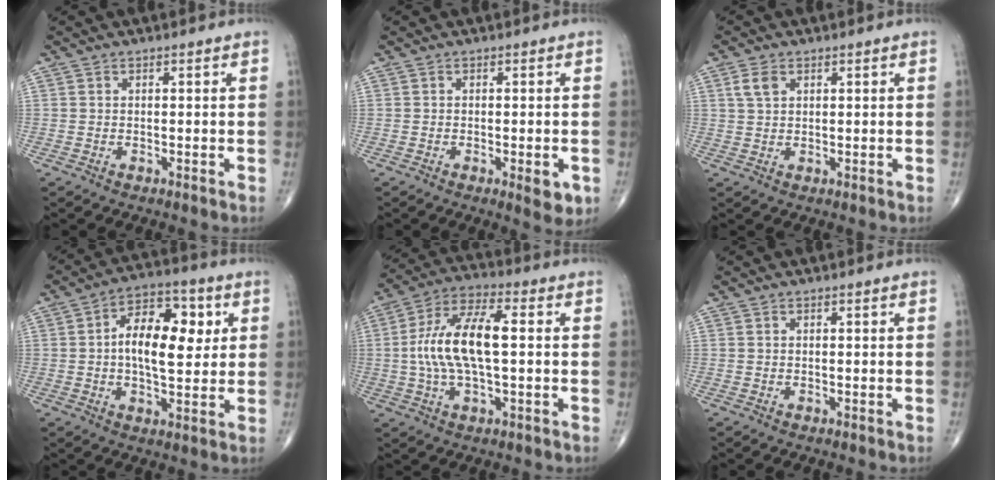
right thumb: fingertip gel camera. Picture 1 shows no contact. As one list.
[{"total": 4.2, "force": [-1.4, 1.5, 3.6], "torque": [-0.036, -0.005, -0.014]}, {"total": 3.1, "force": [1.4, 1.9, 2.0], "torque": [-0.038, 0.003, 0.030]}, {"total": 13.6, "force": [2.1, 7.1, 11.4], "torque": [-0.156, 0.009, 0.028]}, {"total": 13.9, "force": [0.4, 5.5, 12.8], "torque": [-0.260, 0.026, 0.004]}, {"total": 0.0}]